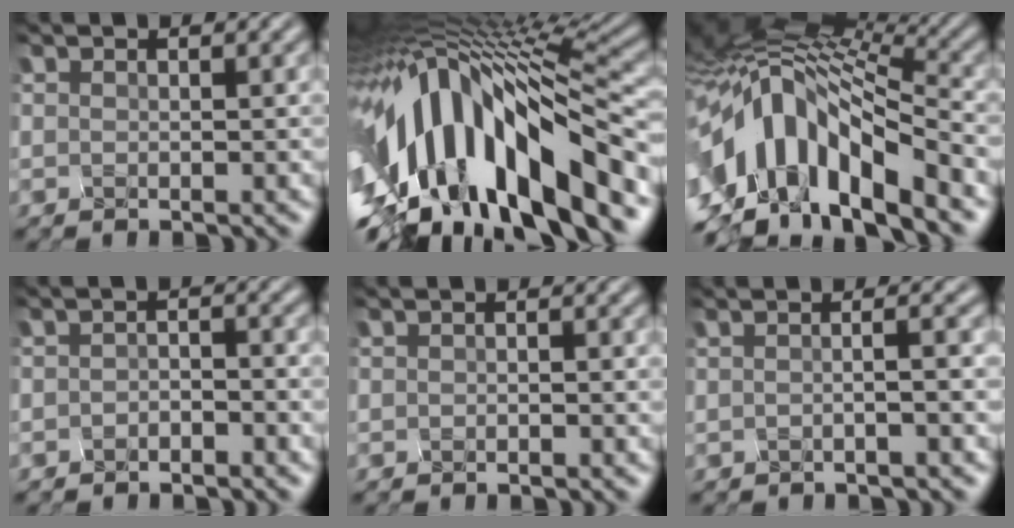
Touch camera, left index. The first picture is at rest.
{"total": 15.5, "force": [-4.3, 6.2, 13.6], "torque": [-0.240, 0.022, -0.077]}
{"total": 13.0, "force": [-5.2, 6.1, 10.3], "torque": [-0.187, 0.019, -0.105]}
{"total": 1.7, "force": [-1.3, 0.8, 0.8], "torque": [-0.013, 0.001, -0.028]}
{"total": 0.6, "force": [-0.4, 0.2, 0.3], "torque": [-0.004, 0.004, -0.009]}
{"total": 4.0, "force": [0.3, 2.0, 3.4], "torque": [-0.015, 0.023, -0.037]}